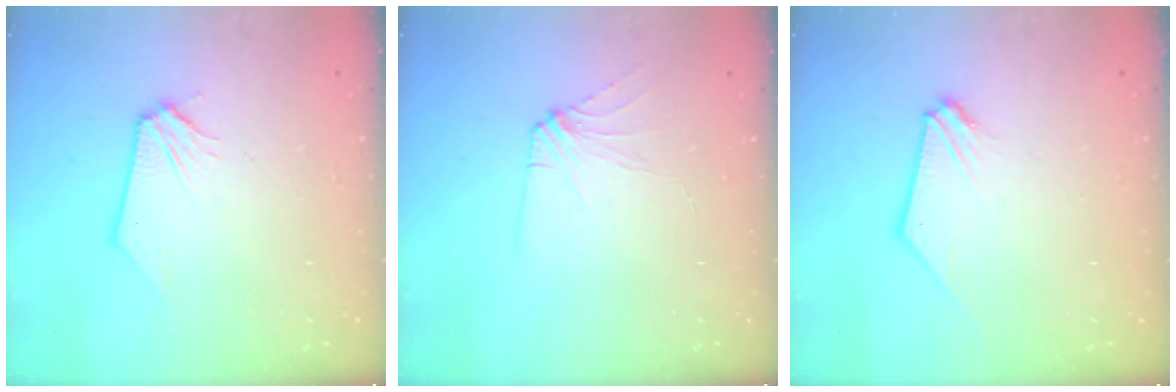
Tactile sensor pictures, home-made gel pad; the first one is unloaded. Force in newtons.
{"total": 3.7, "press": 3.6, "slide": 0.8}
{"total": 0.7, "press": 0.7, "slide": 0.1}